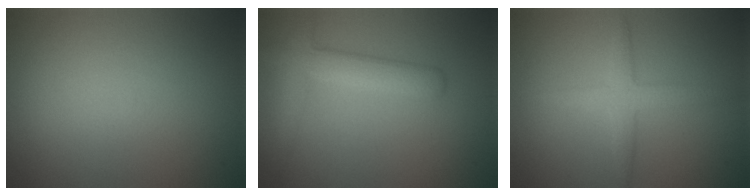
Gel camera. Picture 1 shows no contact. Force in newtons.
{"total": 3.6, "press": 3.6, "slide": 0.3}
{"total": 2.8, "press": 2.8, "slide": 0.0}